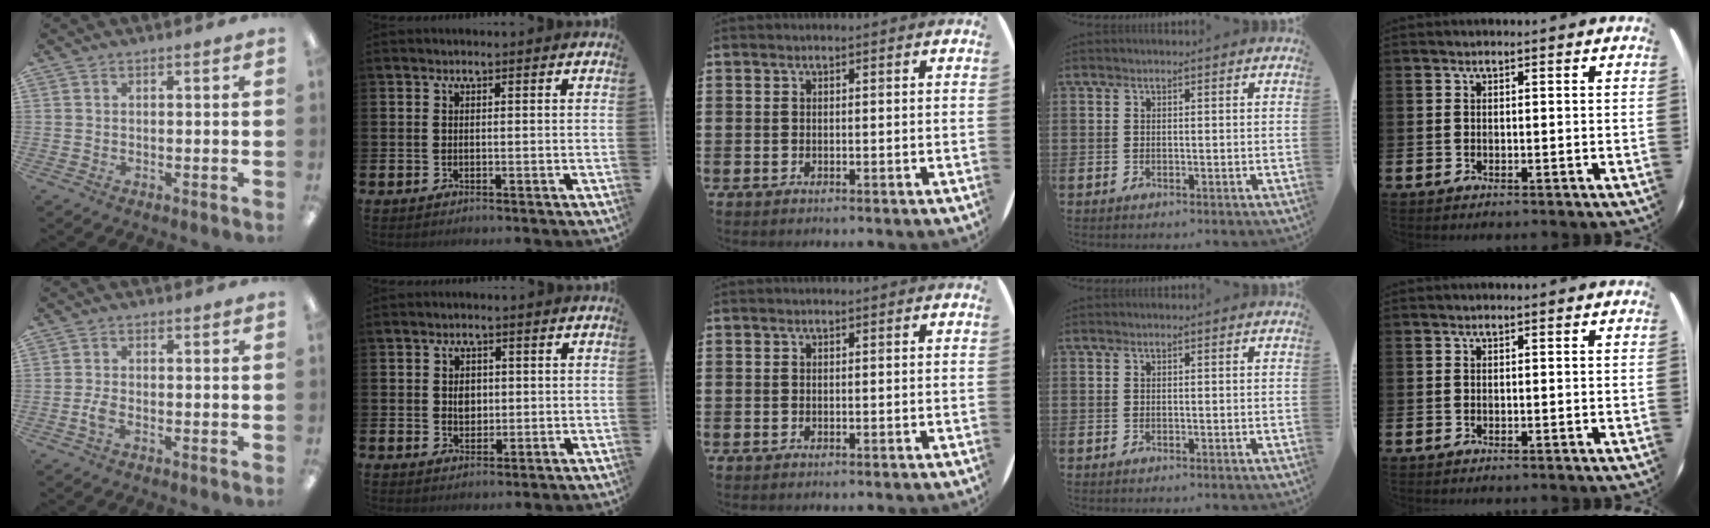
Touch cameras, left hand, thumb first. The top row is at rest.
{"thumb": {"total": 2.6, "force": [-0.9, 1.1, 2.2], "torque": [-0.043, 0.002, -0.017]}, "index": {"total": 2.3, "force": [0.4, 1.9, 1.3], "torque": [-0.009, 0.002, 0.002]}}